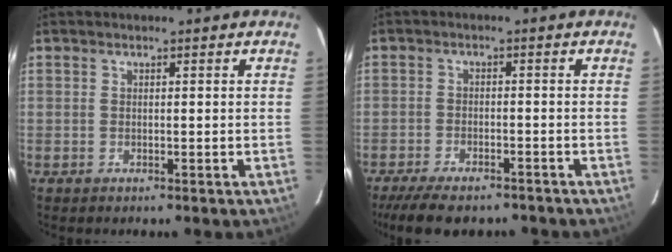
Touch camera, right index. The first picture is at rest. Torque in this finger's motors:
{"motor_torque": [1.11, -1.03, 0.47, 0.10]}